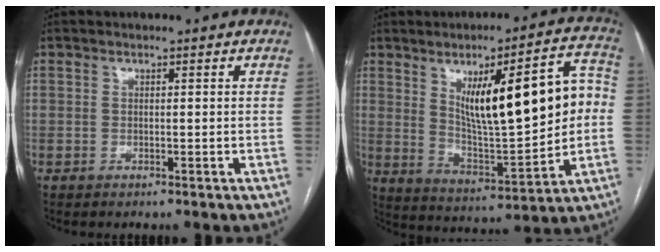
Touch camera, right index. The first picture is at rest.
{"total": 19.5, "force": [3.2, 4.6, 18.7], "torque": [-0.280, 0.021, 0.063]}